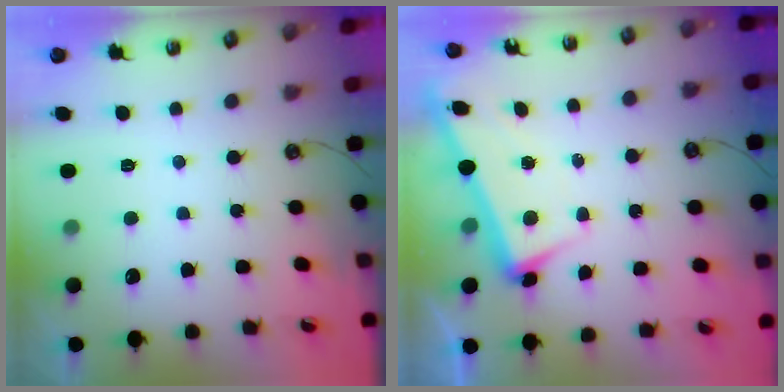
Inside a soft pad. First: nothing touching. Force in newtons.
{"total": 3.3, "press": 3.1, "slide": 1.1}